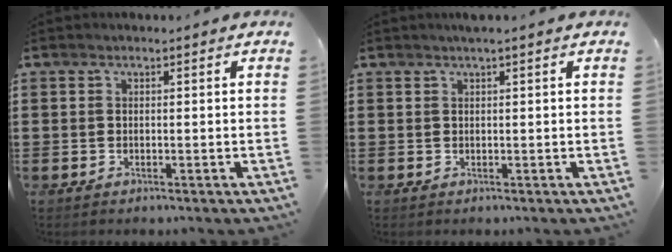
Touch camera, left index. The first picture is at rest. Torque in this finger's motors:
{"motor_torque": [0.43, -0.37, 0.00, 0.04]}